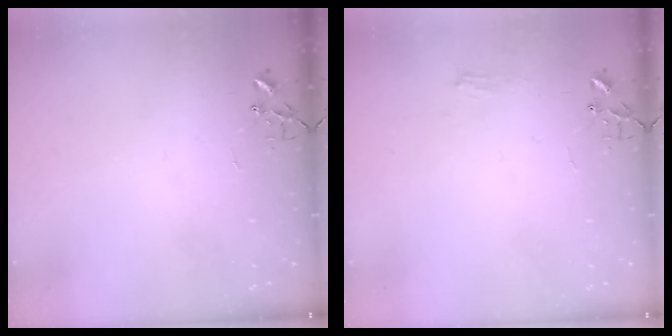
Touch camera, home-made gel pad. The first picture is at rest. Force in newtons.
{"total": 5.3, "press": 5.3, "slide": 0.6}